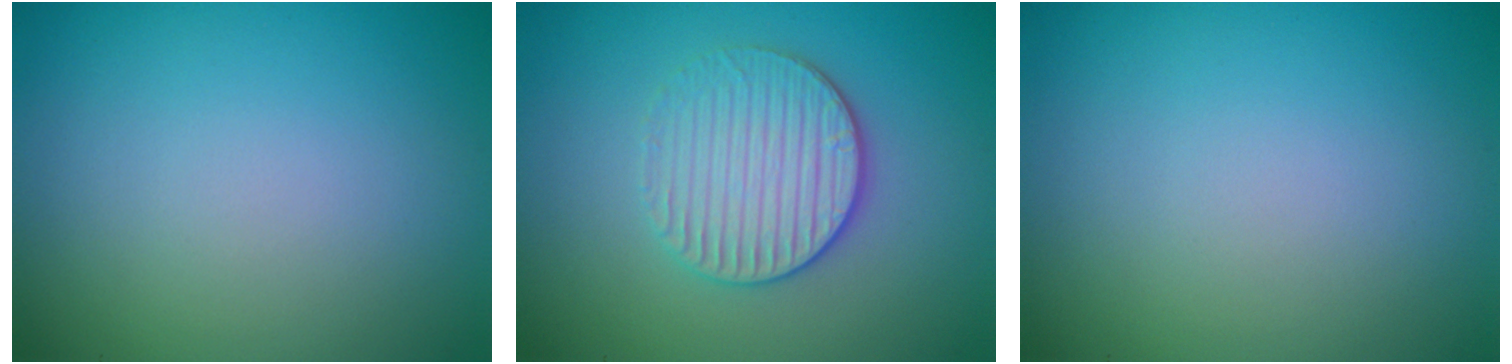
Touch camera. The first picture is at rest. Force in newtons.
{"total": 3.6, "press": 3.2, "slide": 1.6}
{"total": 0.0}